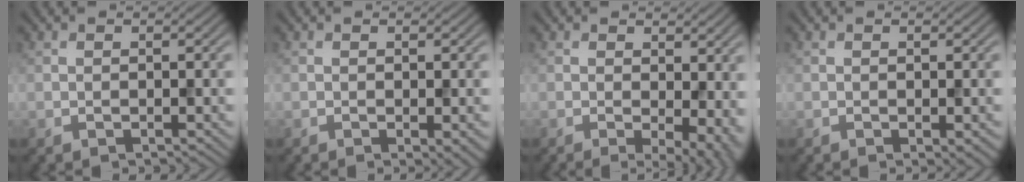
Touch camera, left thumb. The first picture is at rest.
{"total": 1.7, "force": [-0.4, 0.3, 1.6], "torque": [-0.022, -0.007, -0.006]}
{"total": 5.5, "force": [0.1, 2.0, 5.2], "torque": [-0.075, -0.009, 0.005]}
{"total": 1.2, "force": [-0.3, 0.3, 1.1], "torque": [-0.016, -0.007, -0.004]}